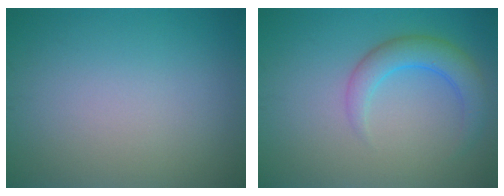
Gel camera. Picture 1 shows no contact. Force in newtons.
{"total": 3.7, "press": 3.7, "slide": 0.2}